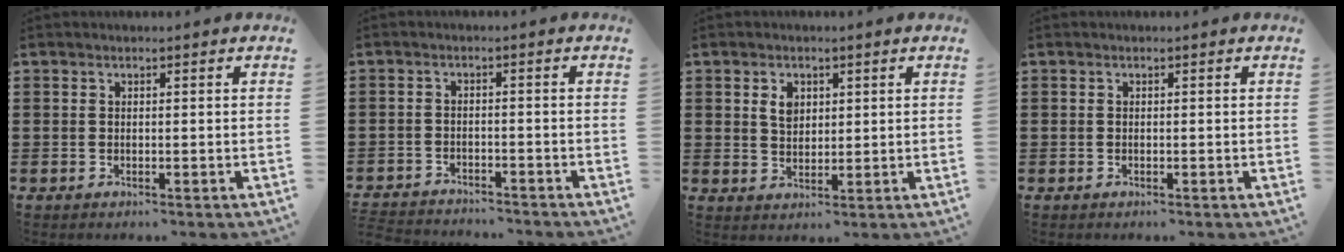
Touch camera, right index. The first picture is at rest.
{"total": 2.7, "force": [-2.7, 0.1, -0.2], "torque": [-0.005, -0.002, -0.060]}
{"total": 3.2, "force": [1.2, 2.2, 1.9], "torque": [-0.046, 0.008, 0.021]}
{"total": 0.0}